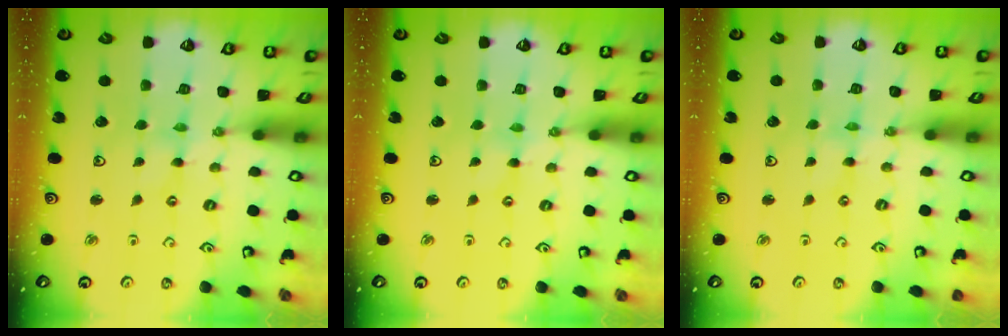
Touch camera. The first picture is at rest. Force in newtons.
{"total": 0.5, "press": 0.5, "slide": 0.1}
{"total": 0.0}